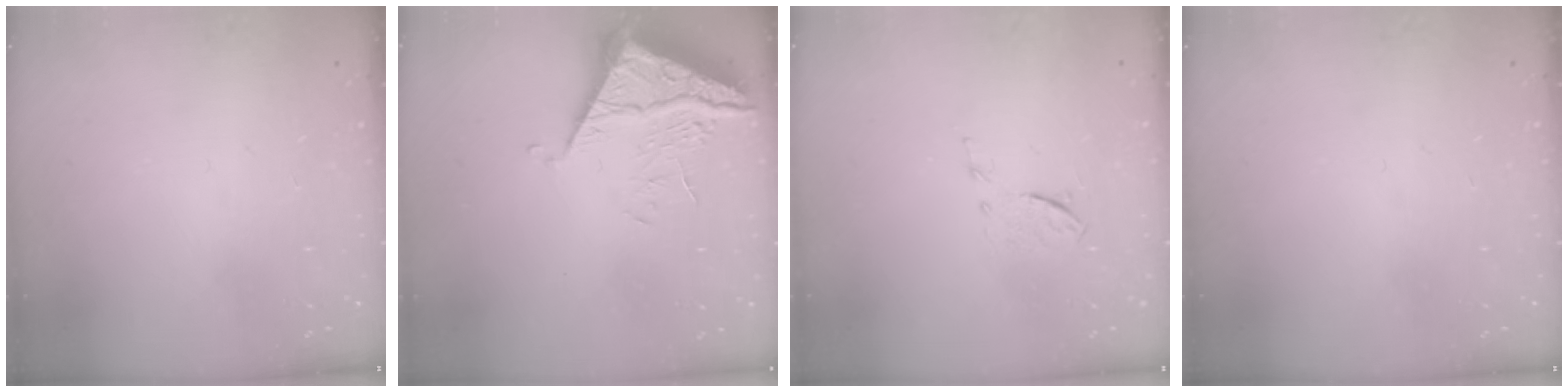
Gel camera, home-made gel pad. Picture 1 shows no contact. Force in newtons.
{"total": 6.6, "press": 6.6, "slide": 0.6}
{"total": 6.2, "press": 6.1, "slide": 1.0}
{"total": 0.0}